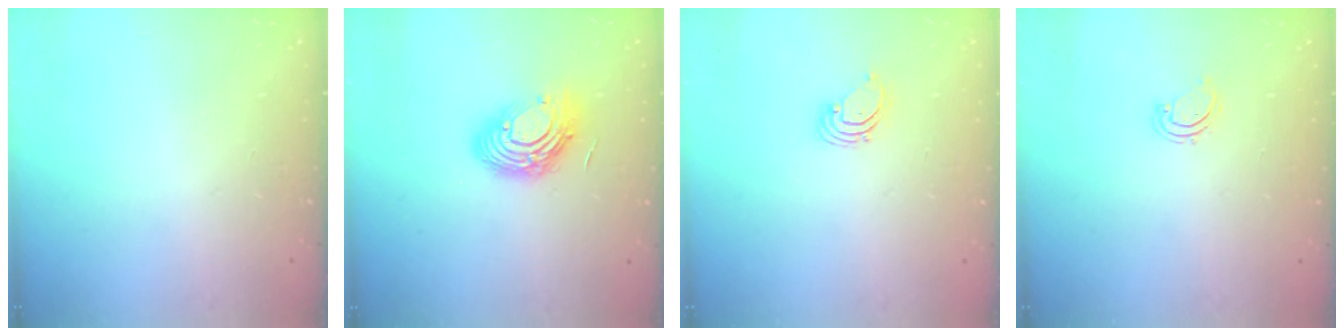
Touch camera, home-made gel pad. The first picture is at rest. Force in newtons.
{"total": 12.0, "press": 12.0, "slide": 1.1}
{"total": 1.5, "press": 1.5, "slide": 0.1}
{"total": 2.5, "press": 2.5, "slide": 0.3}